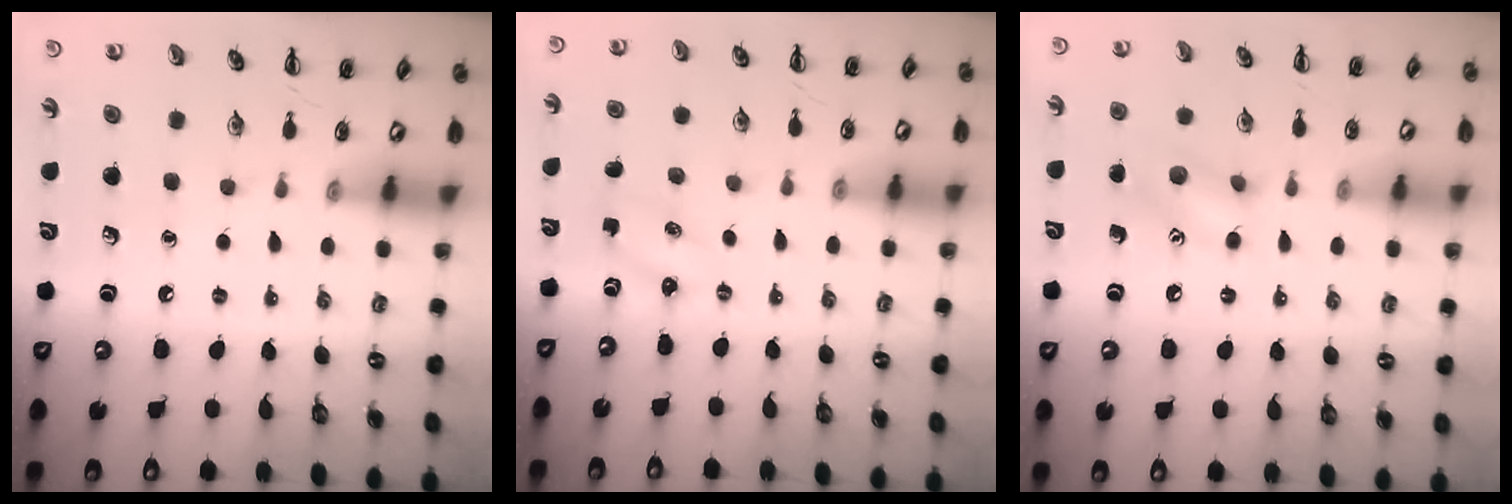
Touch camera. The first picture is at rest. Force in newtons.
{"total": 2.3, "press": 2.2, "slide": 0.7}
{"total": 9.6, "press": 9.6, "slide": 0.5}